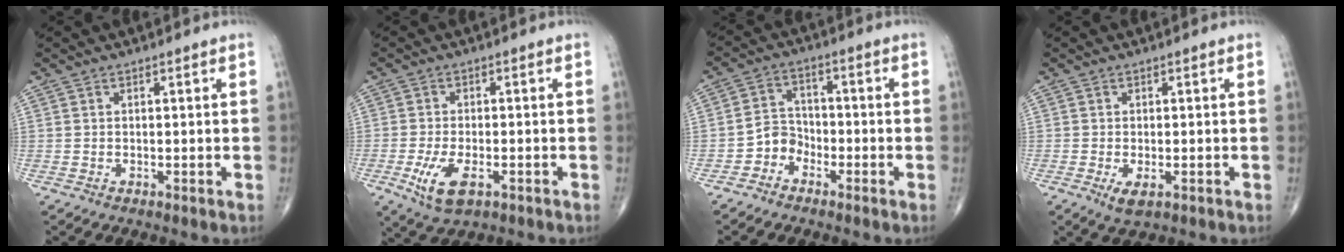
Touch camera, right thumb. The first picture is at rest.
{"total": 7.1, "force": [-2.7, 3.3, 5.7], "torque": [-0.115, -0.001, -0.043]}
{"total": 4.5, "force": [-2.7, 3.5, 0.9], "torque": [0.008, 0.026, -0.063]}
{"total": 2.9, "force": [-1.0, 1.3, 2.3], "torque": [-0.046, -0.007, -0.016]}